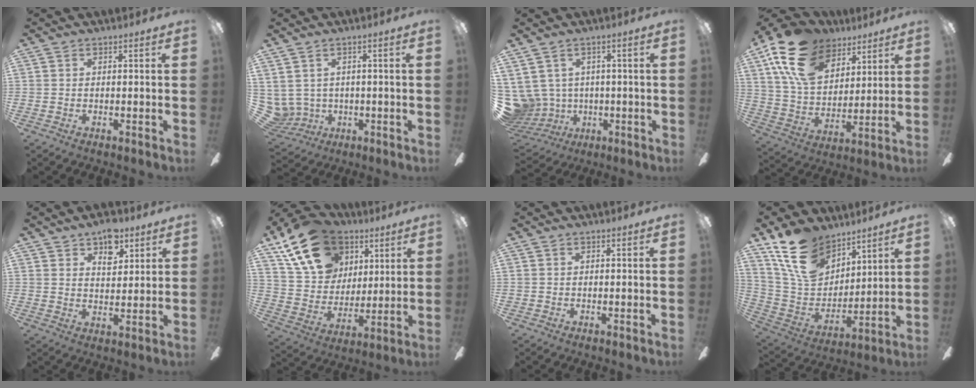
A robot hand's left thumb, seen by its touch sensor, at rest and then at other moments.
{"total": 4.6, "force": [1.6, 4.2, 0.9], "torque": [-0.056, -0.013, 0.031]}
{"total": 7.6, "force": [1.8, 7.2, 1.4], "torque": [-0.096, -0.022, 0.039]}
{"total": 18.8, "force": [10.9, 11.7, 10.0], "torque": [-0.194, -0.040, 0.204]}
{"total": 8.3, "force": [5.3, 4.9, 4.1], "torque": [-0.045, -0.017, 0.092]}
{"total": 20.6, "force": [11.6, 14.4, 8.9], "torque": [-0.167, -0.041, 0.221]}
{"total": 0.0}
{"total": 18.0, "force": [11.9, 11.0, 7.9], "torque": [-0.160, -0.056, 0.230]}